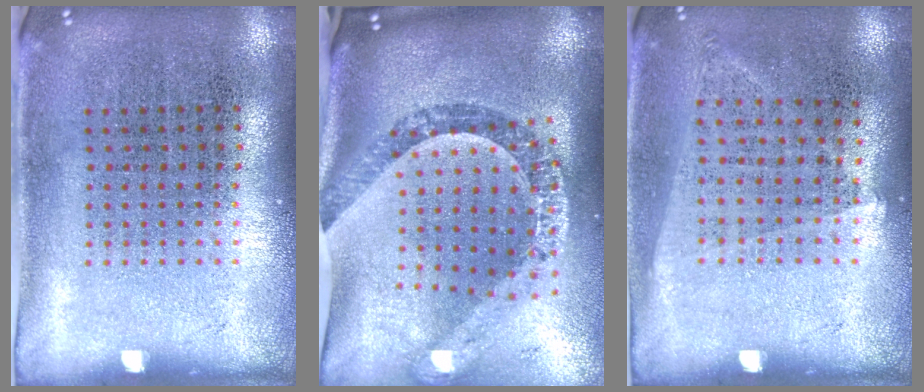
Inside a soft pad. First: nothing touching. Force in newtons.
{"total": 2.4, "press": 1.9, "slide": 1.5}
{"total": 1.0, "press": 0.9, "slide": 0.4}